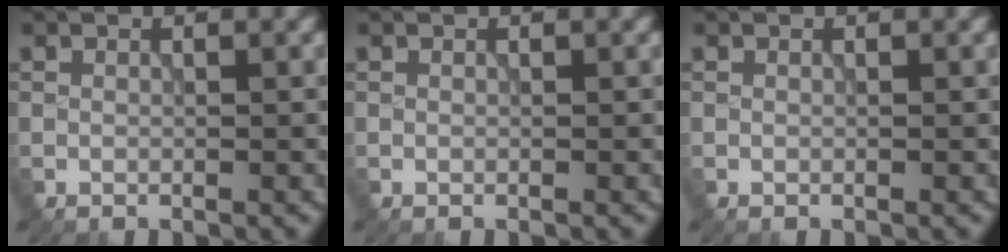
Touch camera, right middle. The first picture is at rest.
{"total": 0.0}
{"total": 0.0}